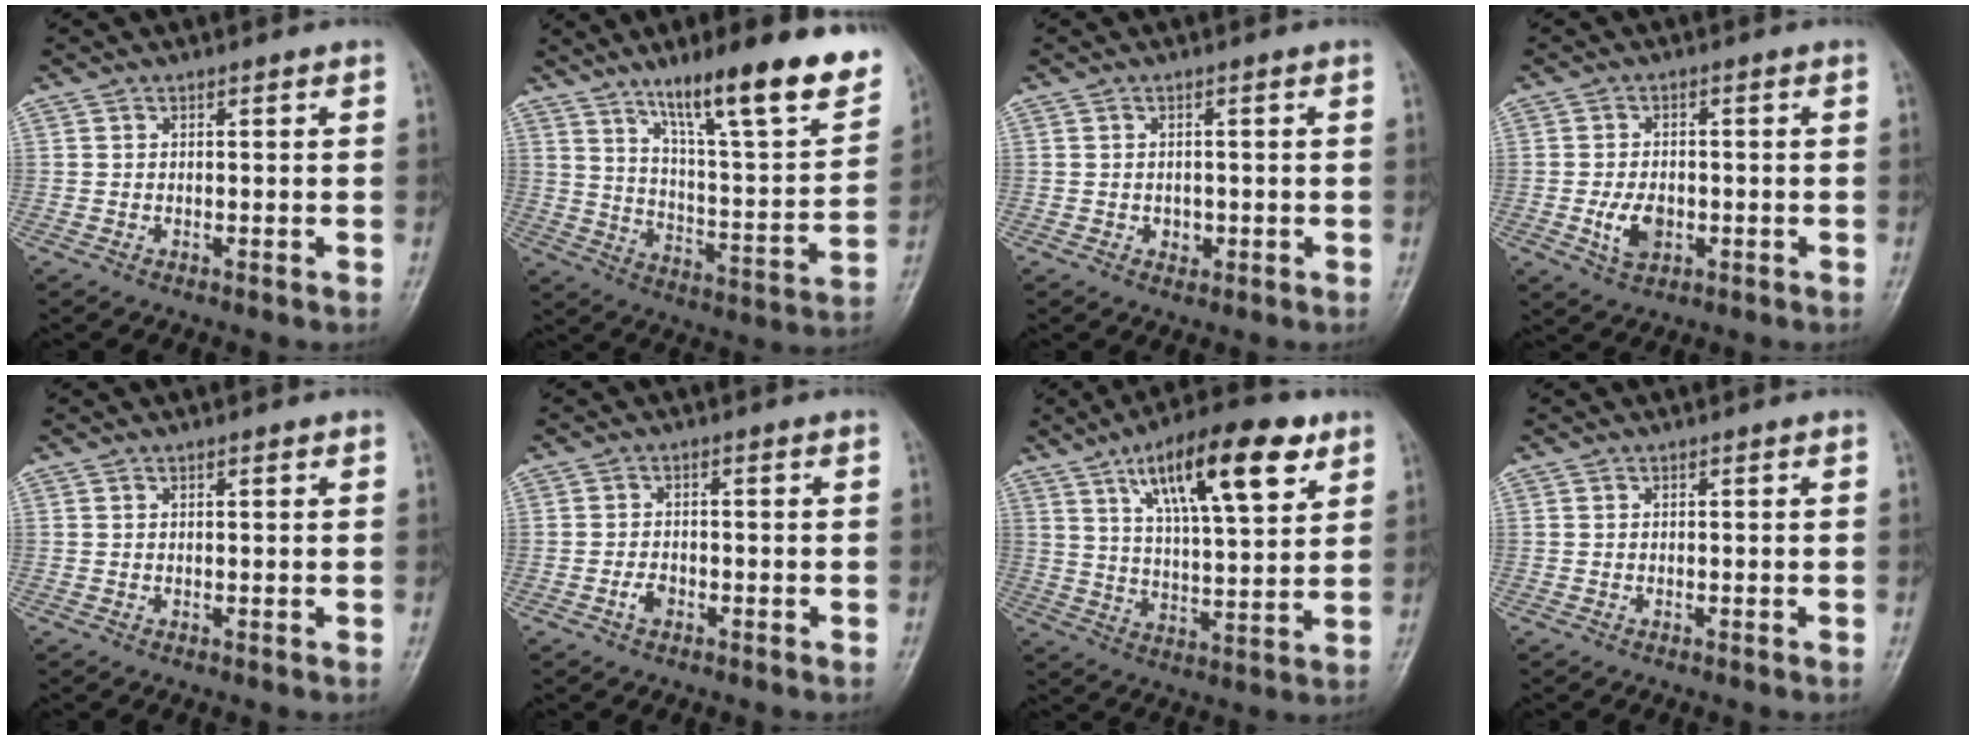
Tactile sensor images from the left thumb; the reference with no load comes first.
{"total": 22.9, "force": [14.6, 4.4, 17.0], "torque": [-0.226, -0.056, 0.231]}
{"total": 1.9, "force": [-0.4, 1.6, 1.0], "torque": [-0.006, 0.002, -0.001]}
{"total": 5.5, "force": [-1.3, 3.6, 3.9], "torque": [-0.064, 0.001, -0.019]}
{"total": 0.7, "force": [0.4, 0.2, 0.5], "torque": [-0.008, -0.001, 0.006]}
{"total": 2.1, "force": [-1.1, 1.3, 1.3], "torque": [-0.023, 0.007, -0.021]}
{"total": 19.1, "force": [9.7, 6.3, 15.3], "torque": [-0.216, -0.030, 0.157]}
{"total": 0.0}